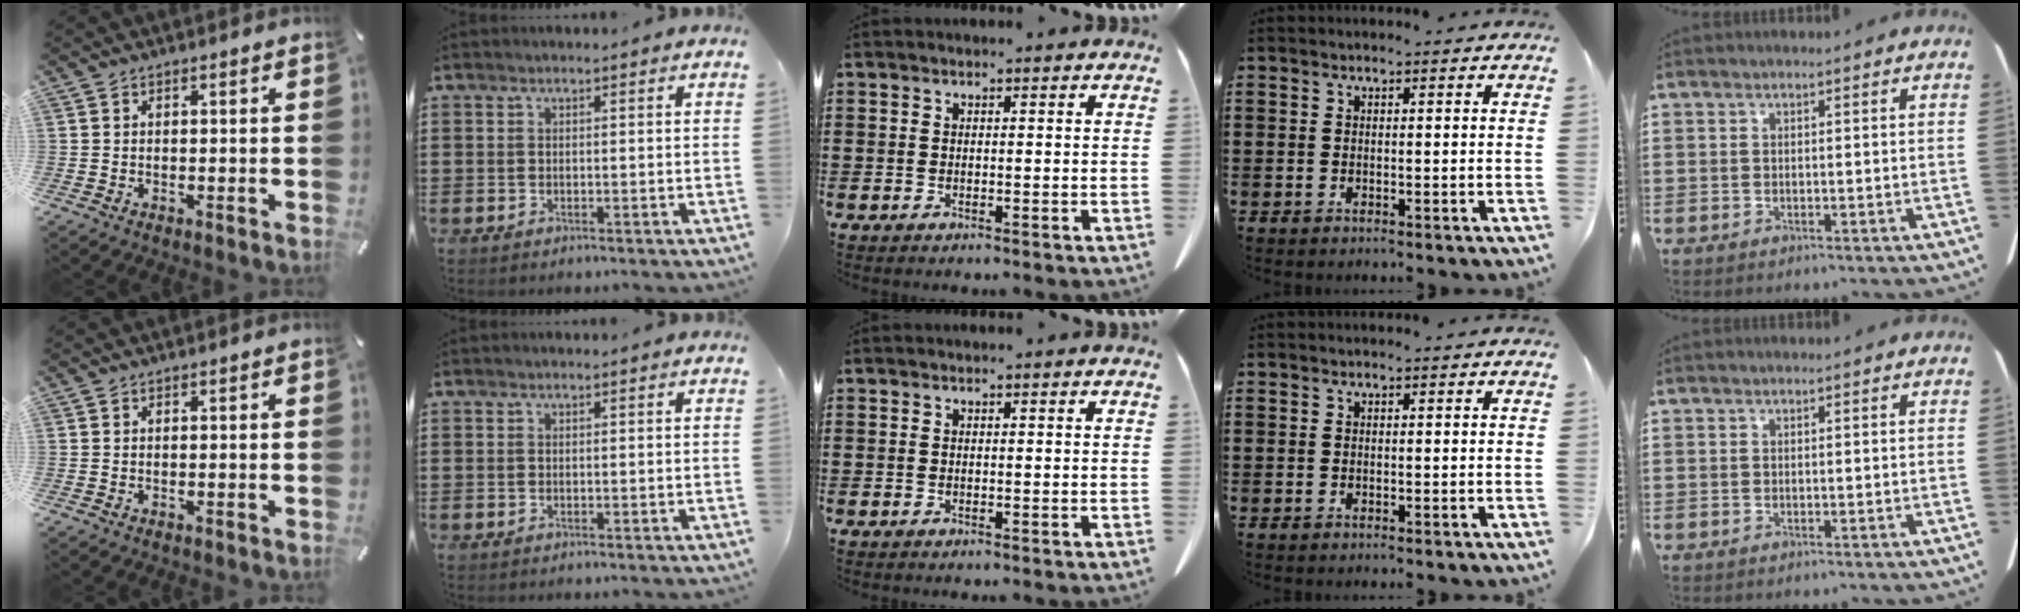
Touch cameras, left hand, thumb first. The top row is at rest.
{}